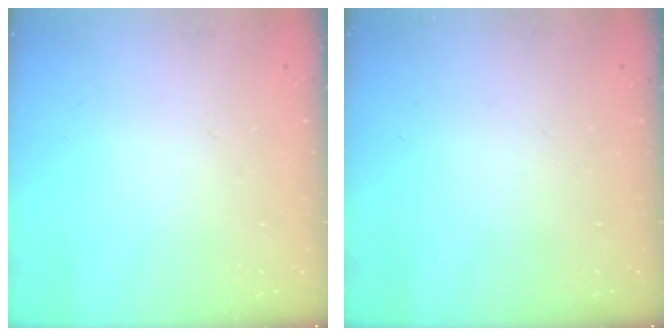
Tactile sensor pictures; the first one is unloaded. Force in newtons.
{"total": 0.0}